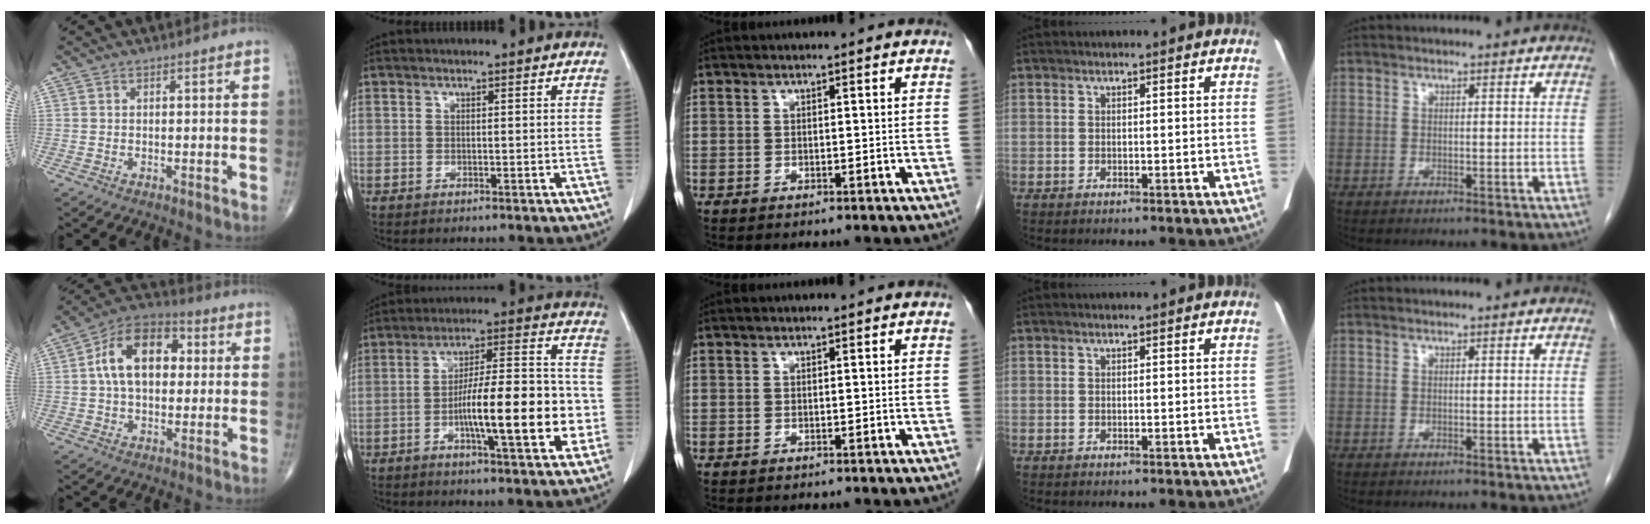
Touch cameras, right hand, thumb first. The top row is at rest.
{"thumb": {"total": 14.8, "force": [2.3, 9.4, 11.2], "torque": [-0.165, 0.024, 0.030]}, "index": {"total": 16.2, "force": [-3.5, 3.3, 15.5], "torque": [-0.245, 0.018, -0.053]}}